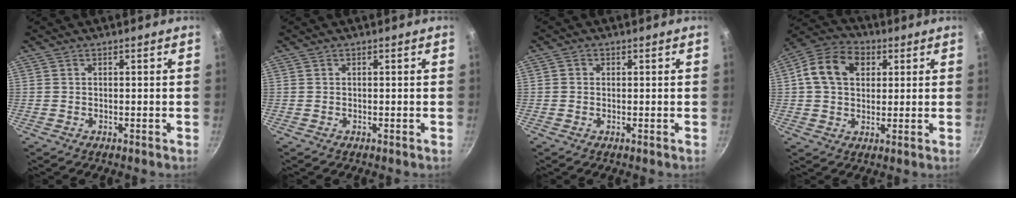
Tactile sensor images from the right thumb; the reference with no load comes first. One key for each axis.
{"total": 0.0}
{"total": 1.1, "fx": 0.1, "fy": 1.0, "fz": 0.4, "tx": -0.006, "ty": 0.004, "tz": -0.001}
{"total": 11.6, "fx": 3.0, "fy": 8.7, "fz": 7.1, "tx": -0.107, "ty": 0.013, "tz": 0.034}